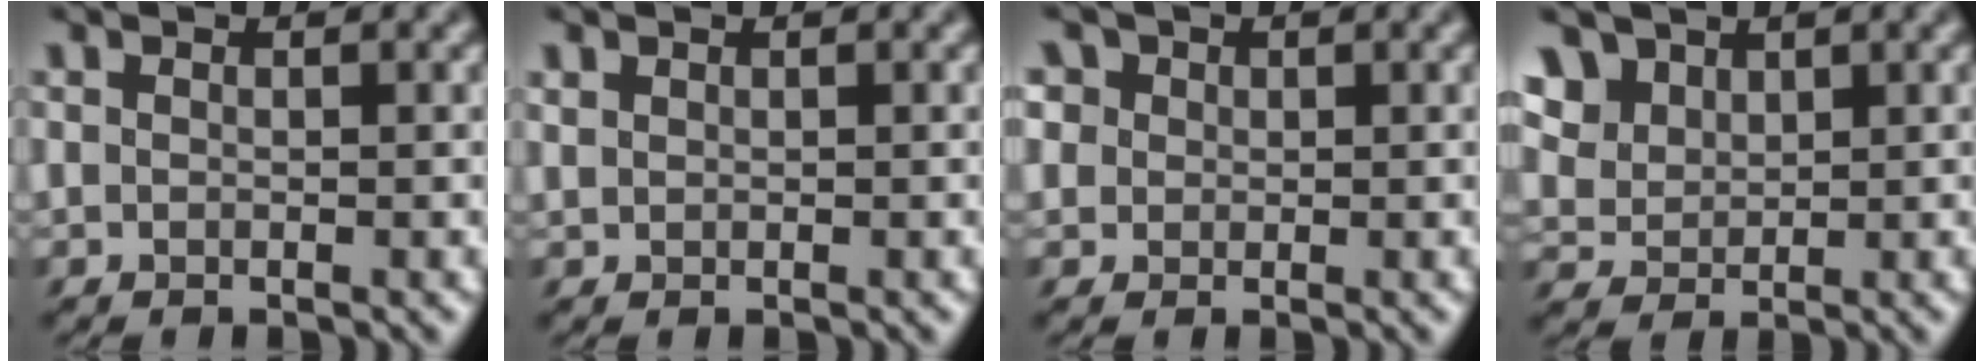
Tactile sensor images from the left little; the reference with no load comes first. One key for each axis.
{"total": 0.7, "fx": 0.2, "fy": 0.5, "fz": 0.4, "tx": -0.014, "ty": 0.001, "tz": 0.003}
{"total": 3.7, "fx": 1.2, "fy": 3.2, "fz": 1.5, "tx": -0.052, "ty": 0.020, "tz": 0.016}
{"total": 4.0, "fx": 1.9, "fy": 2.7, "fz": 2.3, "tx": -0.061, "ty": 0.025, "tz": 0.027}